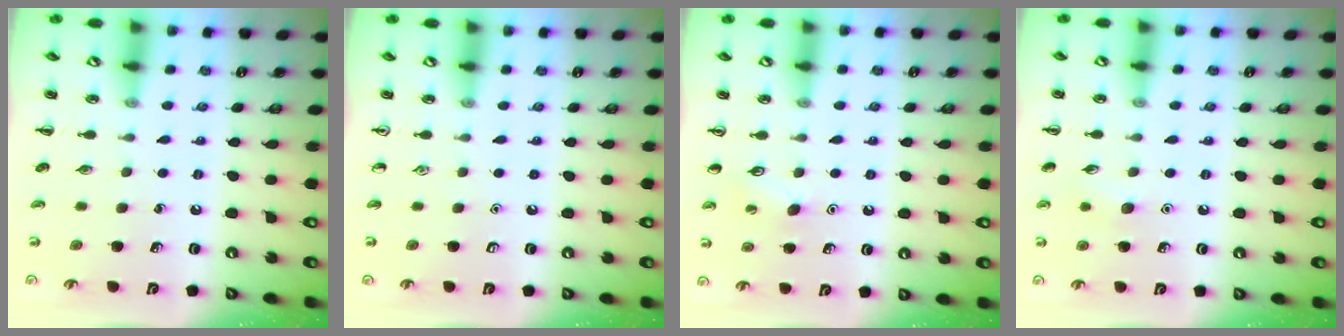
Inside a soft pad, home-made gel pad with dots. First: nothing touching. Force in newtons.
{"total": 0.0}
{"total": 5.8, "press": 5.6, "slide": 1.6}
{"total": 4.9, "press": 4.8, "slide": 1.3}